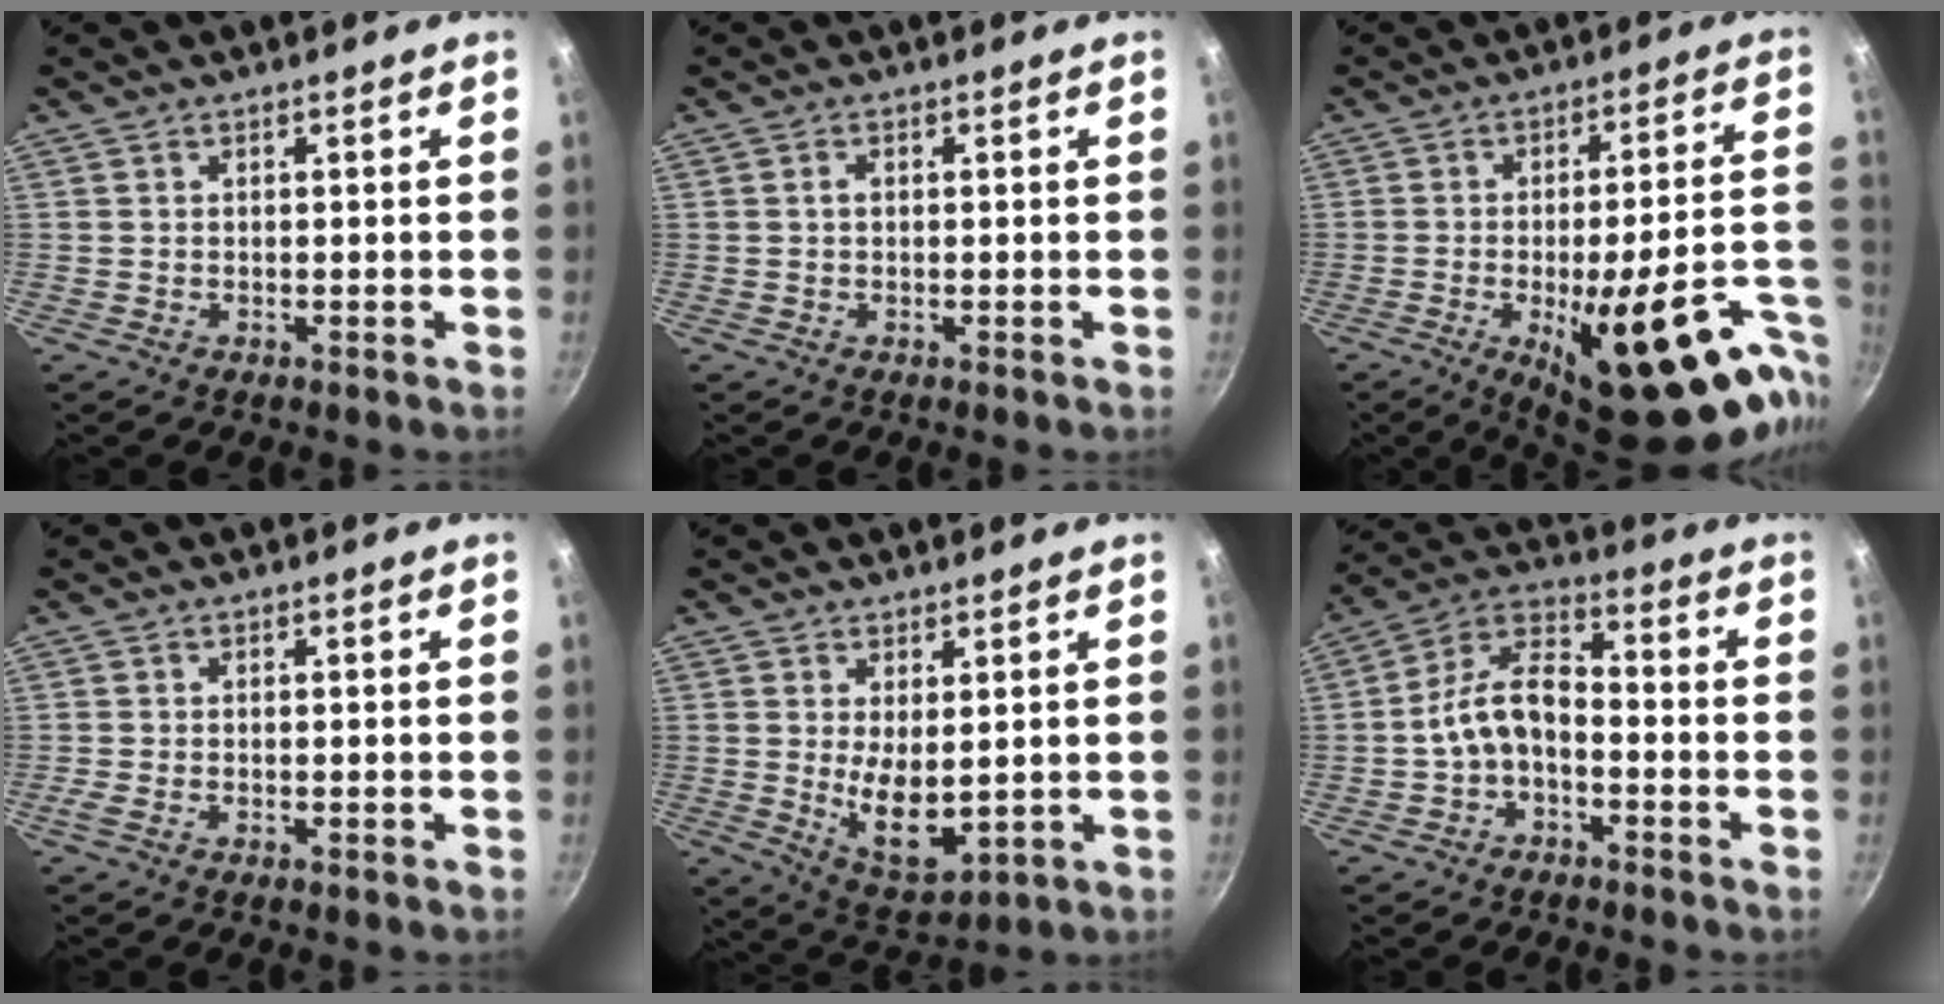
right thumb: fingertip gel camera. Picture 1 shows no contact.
{"total": 1.1, "force": [0.1, 0.8, 0.8], "torque": [-0.013, 0.005, 0.001]}
{"total": 25.2, "force": [-9.9, 8.1, 21.7], "torque": [-0.243, 0.023, -0.126]}
{"total": 1.0, "force": [-0.5, 0.3, 0.9], "torque": [-0.028, 0.003, -0.014]}
{"total": 8.9, "force": [0.7, 4.4, 7.7], "torque": [-0.114, -0.026, 0.031]}
{"total": 9.4, "force": [-2.8, 5.5, 7.1], "torque": [-0.123, 0.050, -0.062]}